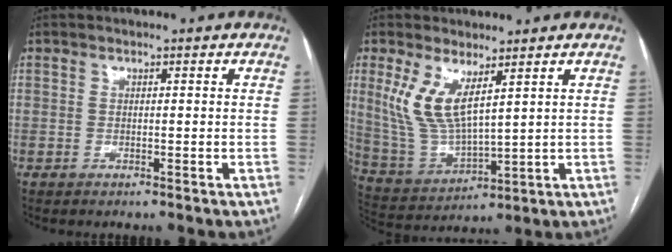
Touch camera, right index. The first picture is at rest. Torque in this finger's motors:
{"motor_torque": [0.38, 0.15, 0.27, 0.17]}